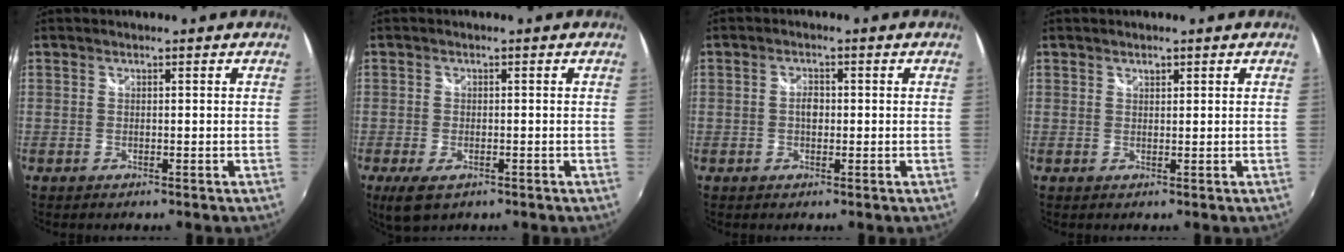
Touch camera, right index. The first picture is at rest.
{"total": 4.8, "force": [-2.6, 2.4, 3.2], "torque": [-0.073, -0.017, -0.045]}
{"total": 2.1, "force": [-0.1, 1.3, 1.6], "torque": [-0.028, 0.005, -0.003]}
{"total": 0.8, "force": [0.6, 0.5, 0.3], "torque": [-0.003, 0.001, 0.009]}